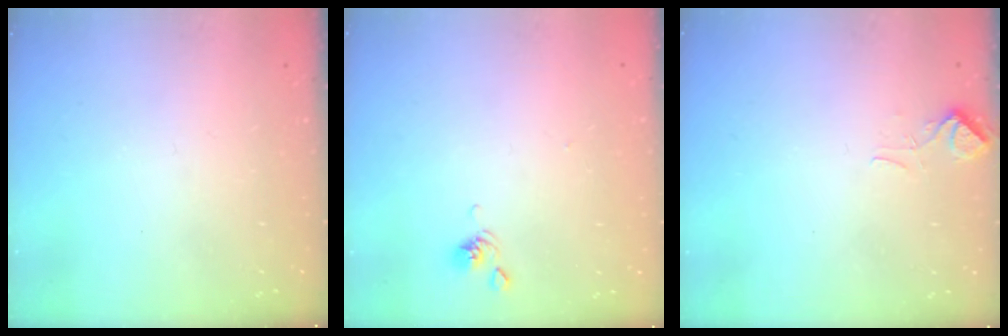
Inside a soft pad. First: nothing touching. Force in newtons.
{"total": 2.8, "press": 2.8, "slide": 0.1}
{"total": 2.6, "press": 2.5, "slide": 0.7}